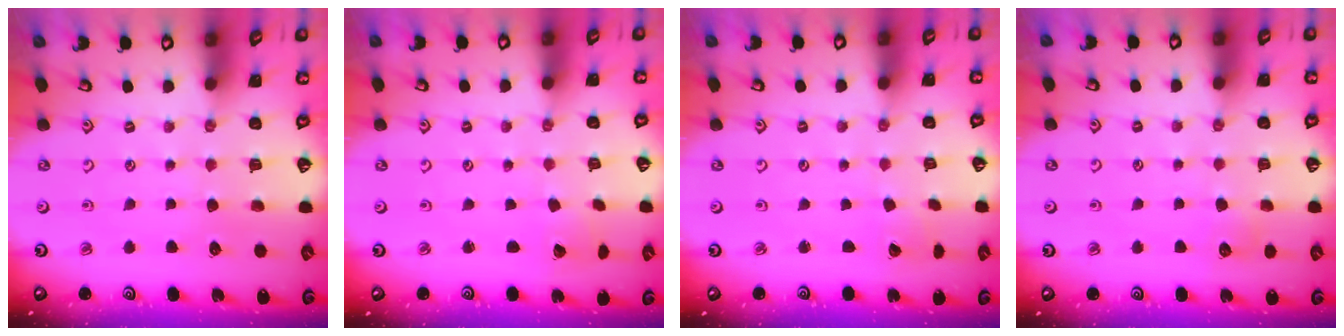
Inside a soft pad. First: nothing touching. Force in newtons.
{"total": 1.9, "press": 1.9, "slide": 0.1}
{"total": 2.0, "press": 2.0, "slide": 0.2}
{"total": 4.6, "press": 4.5, "slide": 0.7}